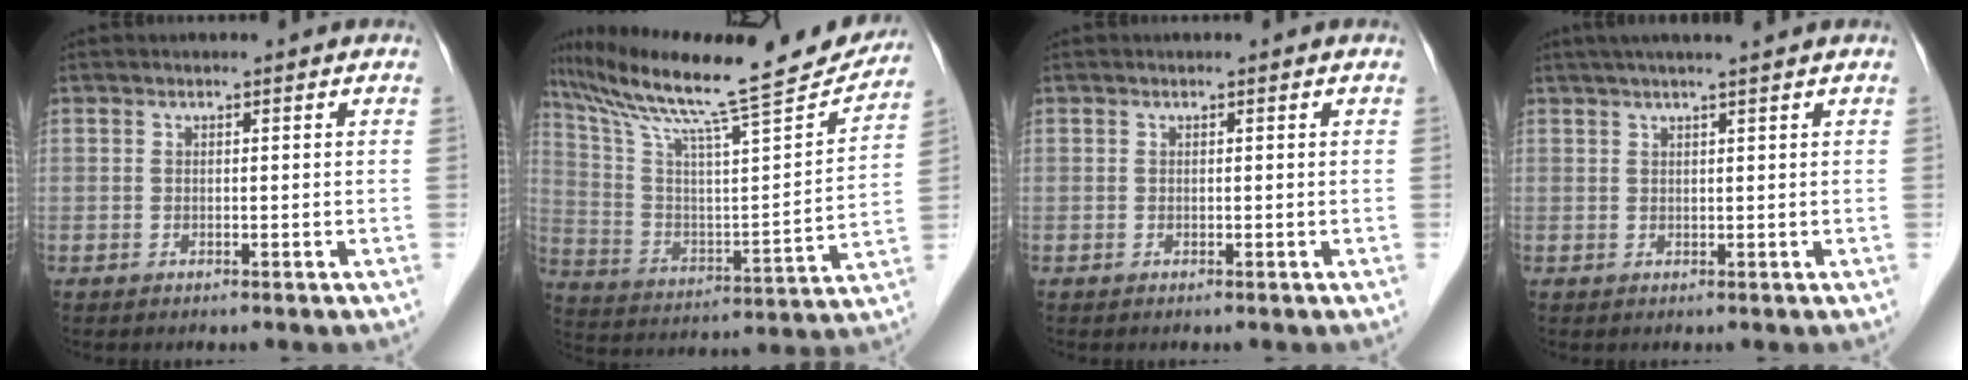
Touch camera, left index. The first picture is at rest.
{"total": 24.9, "force": [21.9, 1.9, 11.8], "torque": [-0.209, -0.024, 0.330]}
{"total": 0.0}
{"total": 5.9, "force": [4.8, -0.7, 3.5], "torque": [-0.048, 0.026, 0.071]}